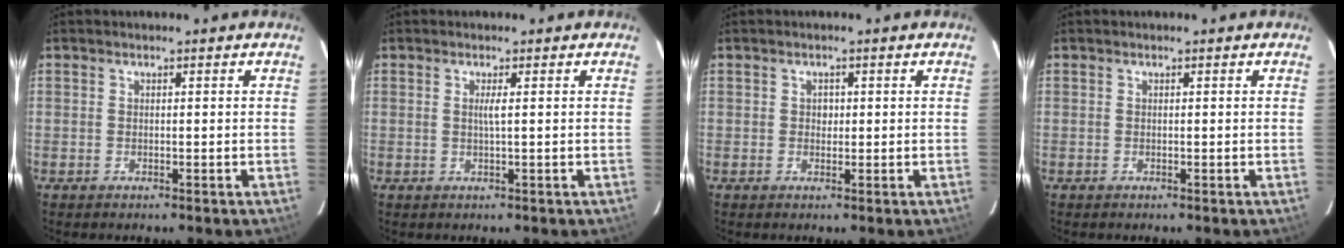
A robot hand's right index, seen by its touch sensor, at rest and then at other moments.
{"total": 1.4, "force": [0.3, -0.4, 1.3], "torque": [-0.023, -0.002, 0.005]}
{"total": 1.2, "force": [0.1, 1.2, 0.3], "torque": [-0.001, 0.004, 0.003]}
{"total": 0.0}